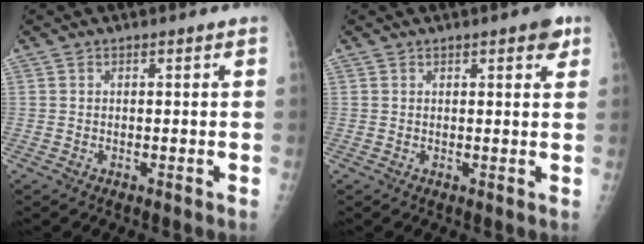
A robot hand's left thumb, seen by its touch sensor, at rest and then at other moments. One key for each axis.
{"total": 3.5, "fx": 2.0, "fy": 1.1, "fz": 2.7, "tx": -0.025, "ty": -0.005, "tz": 0.020}